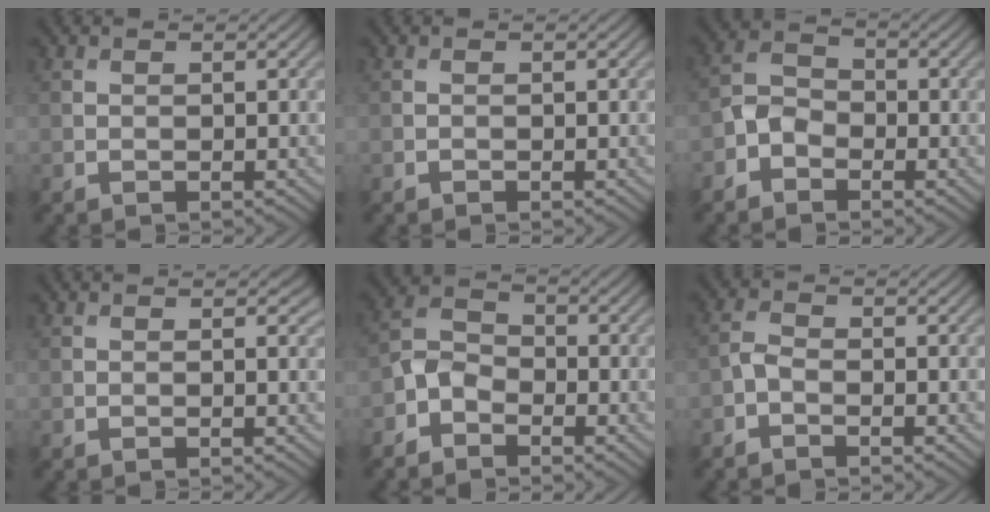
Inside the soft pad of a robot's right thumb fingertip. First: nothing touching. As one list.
[{"total": 0.0}, {"total": 3.5, "force": [-2.0, 2.4, 1.6], "torque": [-0.036, 0.008, -0.051]}, {"total": 0.8, "force": [0.4, 0.2, 0.6], "torque": [-0.007, -0.002, 0.007]}, {"total": 3.8, "force": [-2.3, 2.4, 1.9], "torque": [-0.041, 0.009, -0.060]}, {"total": 1.8, "force": [-1.0, 0.8, 1.2], "torque": [-0.029, 0.002, -0.029]}]